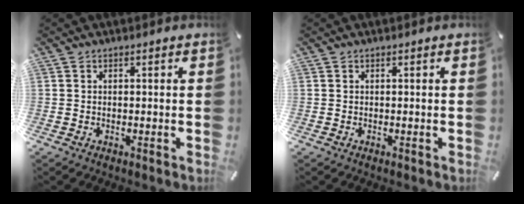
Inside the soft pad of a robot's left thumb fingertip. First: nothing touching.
{"total": 0.0}